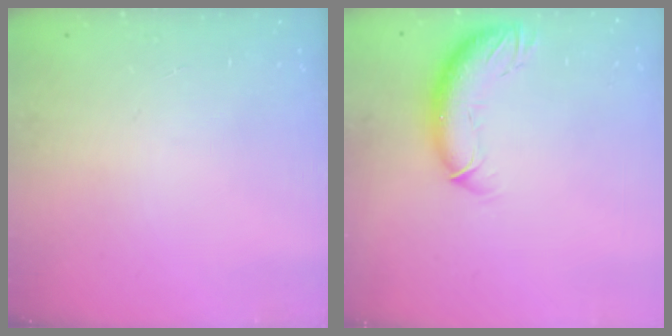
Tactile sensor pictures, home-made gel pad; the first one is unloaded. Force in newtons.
{"total": 10.8, "press": 10.4, "slide": 2.9}